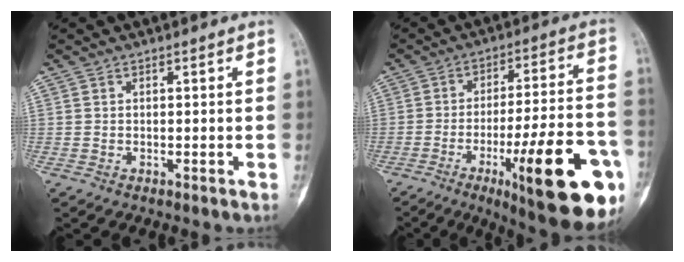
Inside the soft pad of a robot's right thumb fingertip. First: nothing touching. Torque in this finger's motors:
{"motor_torque": [0.54, 0.69, 1.84, -0.94, 0.13]}